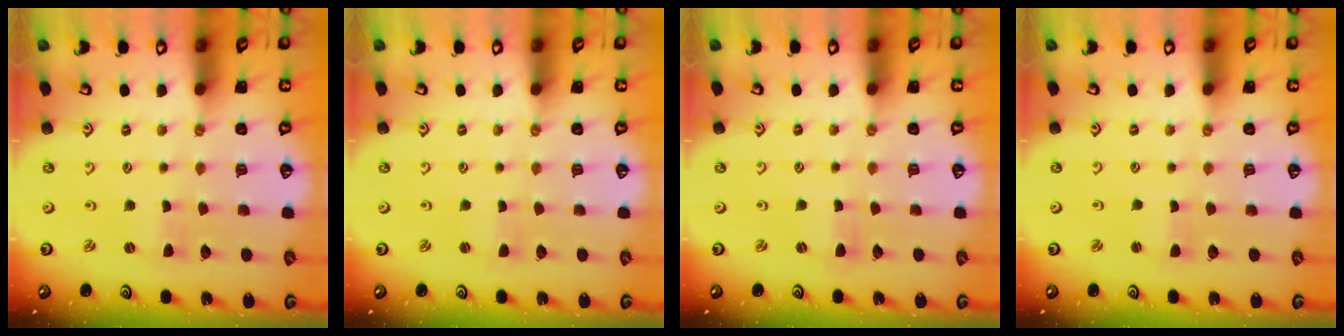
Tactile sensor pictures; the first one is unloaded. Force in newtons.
{"total": 1.0, "press": 1.0, "slide": 0.1}
{"total": 0.0}
{"total": 0.9, "press": 0.9, "slide": 0.1}